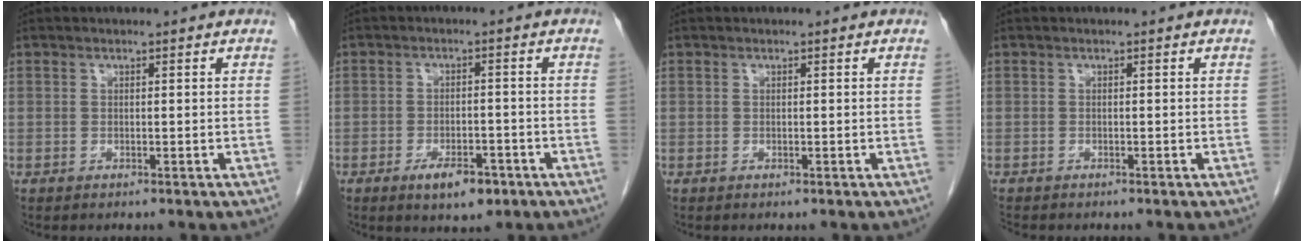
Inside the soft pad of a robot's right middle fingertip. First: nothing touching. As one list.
[{"total": 5.4, "force": [-3.1, 2.2, 3.8], "torque": [-0.059, 0.000, -0.042]}, {"total": 0.0}, {"total": 1.0, "force": [-0.9, 0.1, 0.1], "torque": [-0.010, -0.005, -0.018]}]